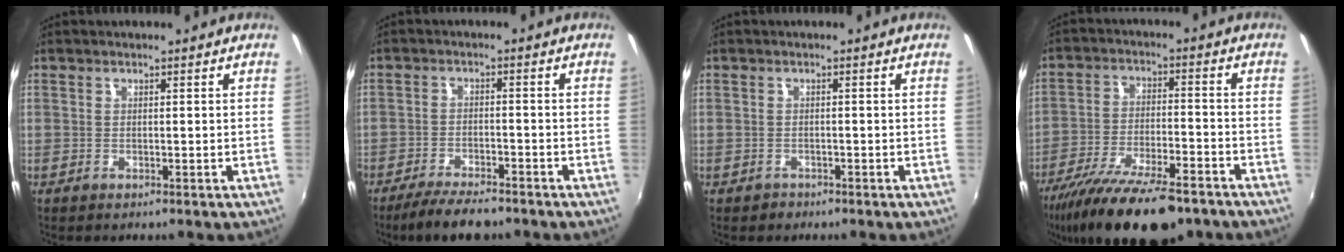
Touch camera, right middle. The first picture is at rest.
{"total": 7.8, "force": [-6.6, 1.6, 3.8], "torque": [-0.092, -0.016, -0.112]}
{"total": 1.3, "force": [-0.8, 1.0, 0.0], "torque": [-0.002, 0.001, -0.012]}
{"total": 19.0, "force": [-14.5, 5.3, 11.1], "torque": [-0.218, -0.042, -0.233]}